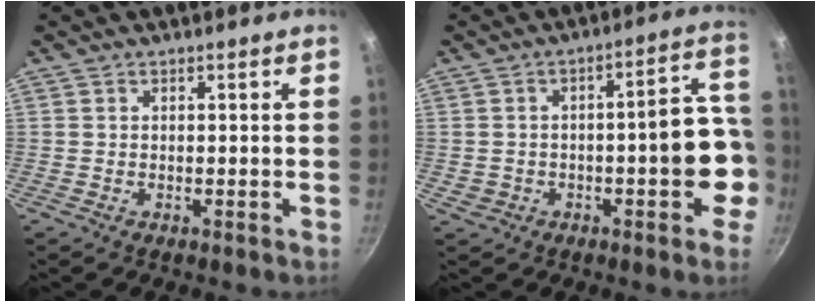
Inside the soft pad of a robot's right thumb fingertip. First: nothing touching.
{"total": 11.5, "force": [-2.0, 5.8, 9.8], "torque": [-0.096, 0.050, -0.018]}